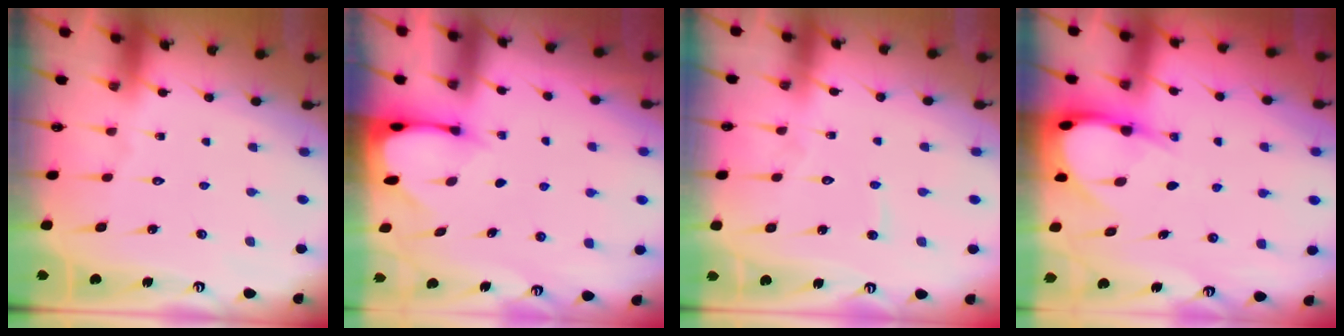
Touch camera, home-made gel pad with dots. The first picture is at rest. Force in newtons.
{"total": 2.5, "press": 2.5, "slide": 0.3}
{"total": 5.6, "press": 5.6, "slide": 0.7}
{"total": 6.4, "press": 6.4, "slide": 0.8}